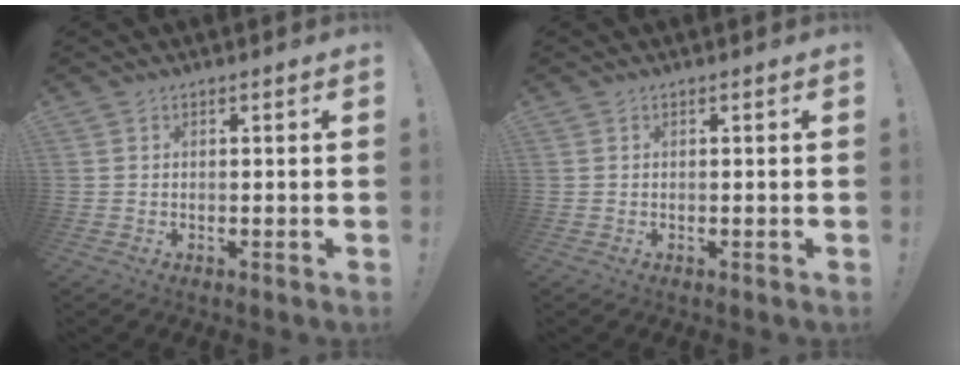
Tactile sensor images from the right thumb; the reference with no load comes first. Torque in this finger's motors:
{"motor_torque": [0.00, 0.00, 0.00, 0.00, 0.00]}